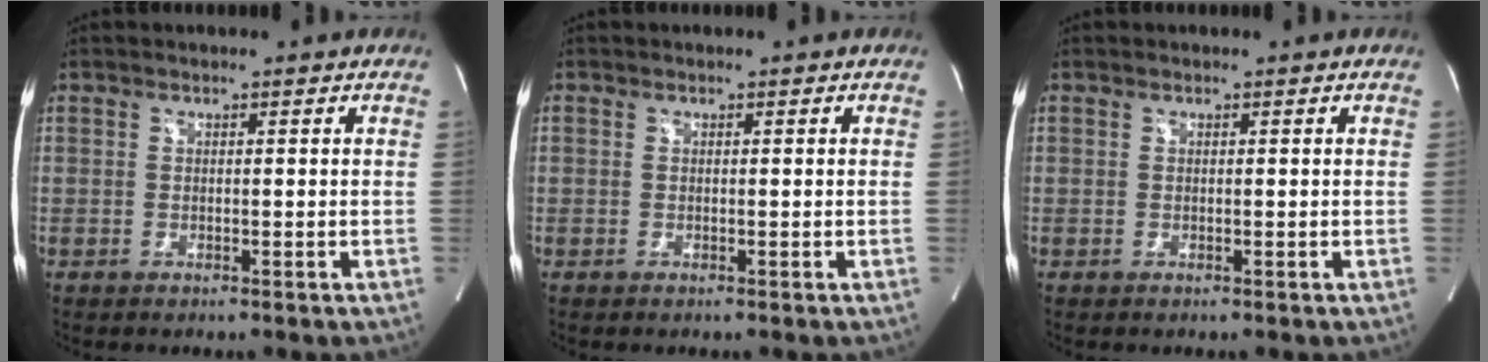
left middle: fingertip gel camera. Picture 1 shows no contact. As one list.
[{"total": 0.0}, {"total": 0.0}]